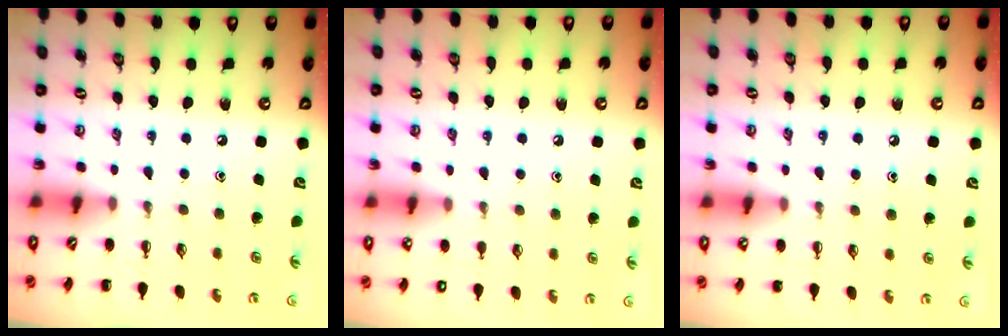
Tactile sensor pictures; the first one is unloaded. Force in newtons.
{"total": 5.4, "press": 5.1, "slide": 1.7}
{"total": 5.4, "press": 5.2, "slide": 1.6}